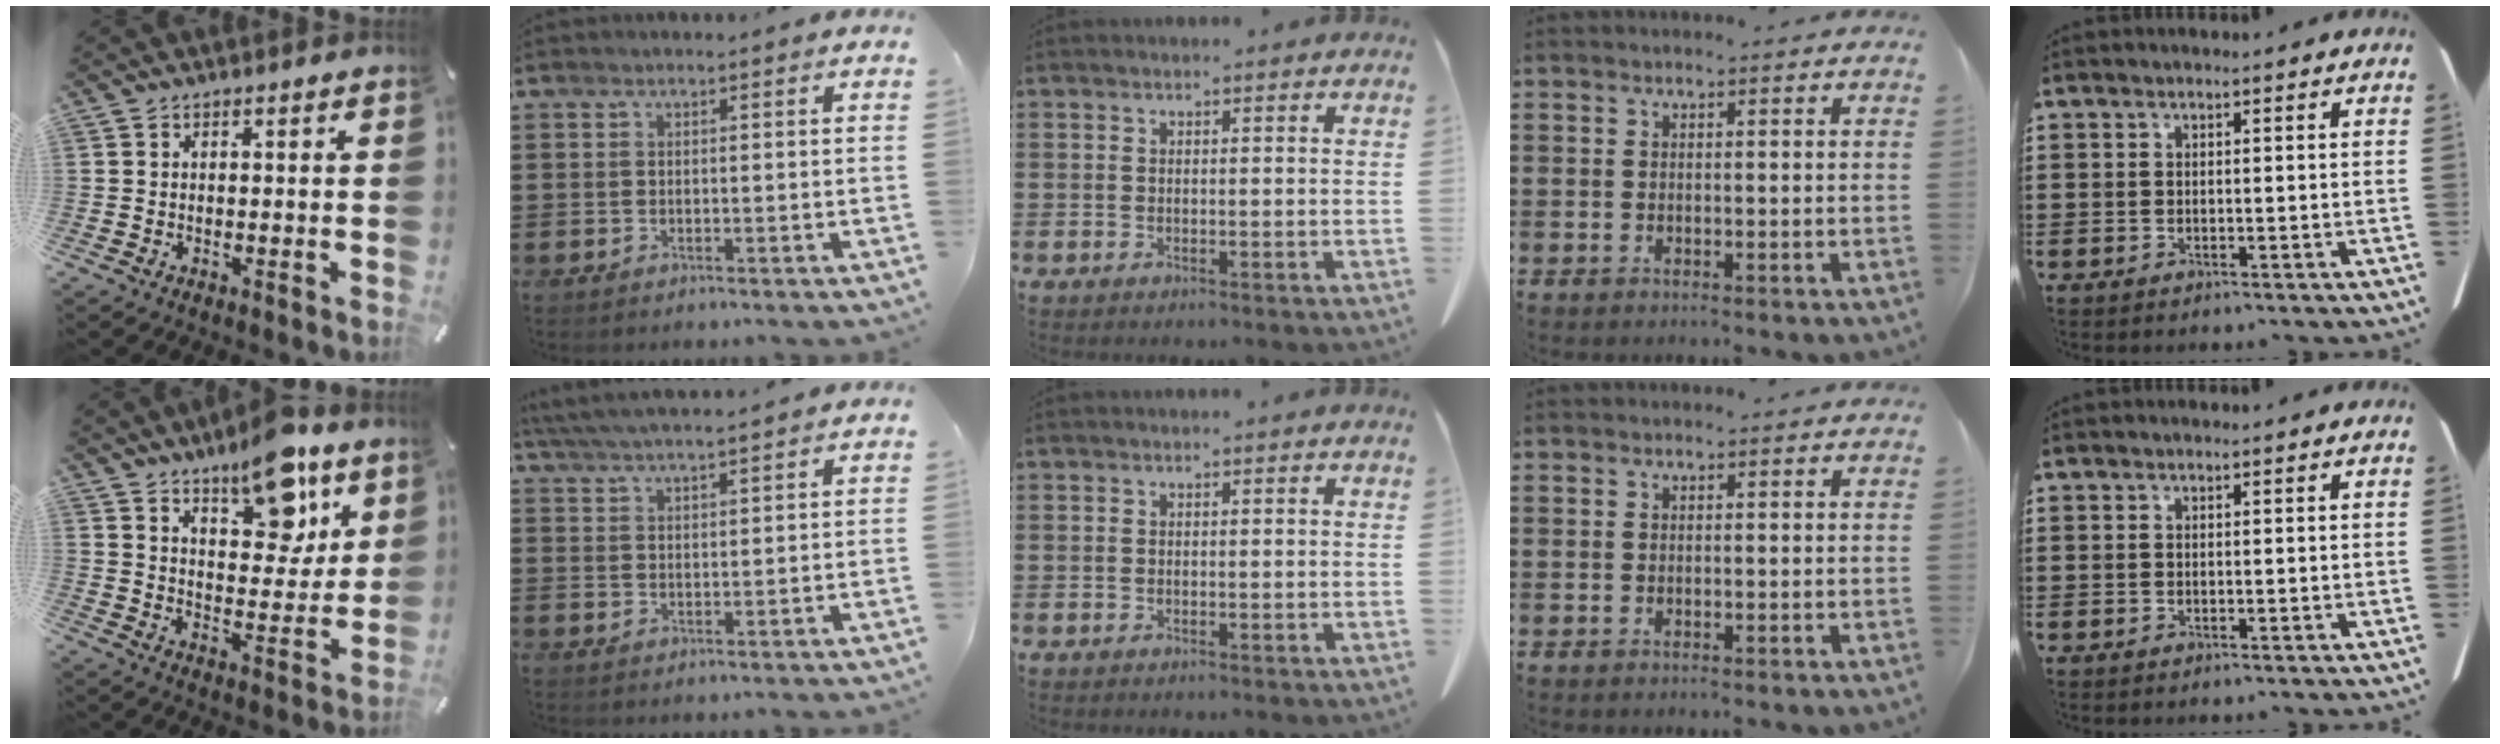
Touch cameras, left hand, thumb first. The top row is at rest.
{"thumb": {"total": 13.7, "force": [9.9, 6.0, 7.3], "torque": [-0.093, -0.063, 0.172]}, "index": {"total": 3.7, "force": [3.4, -0.4, 1.4], "torque": [-0.037, -0.009, 0.063]}}